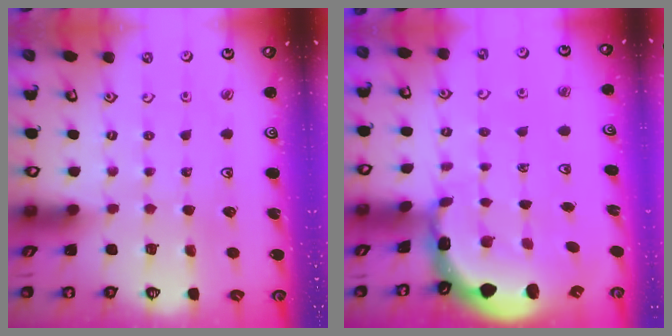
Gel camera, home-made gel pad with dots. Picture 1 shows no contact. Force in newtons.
{"total": 2.5, "press": 2.4, "slide": 0.9}